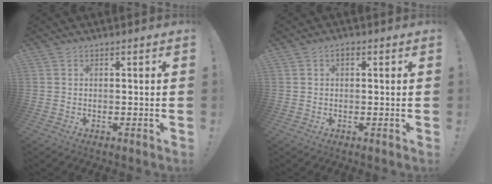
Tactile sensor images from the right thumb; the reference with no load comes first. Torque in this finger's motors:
{"motor_torque": [0.08, 0.56, 0.25, 0.25, -0.04]}